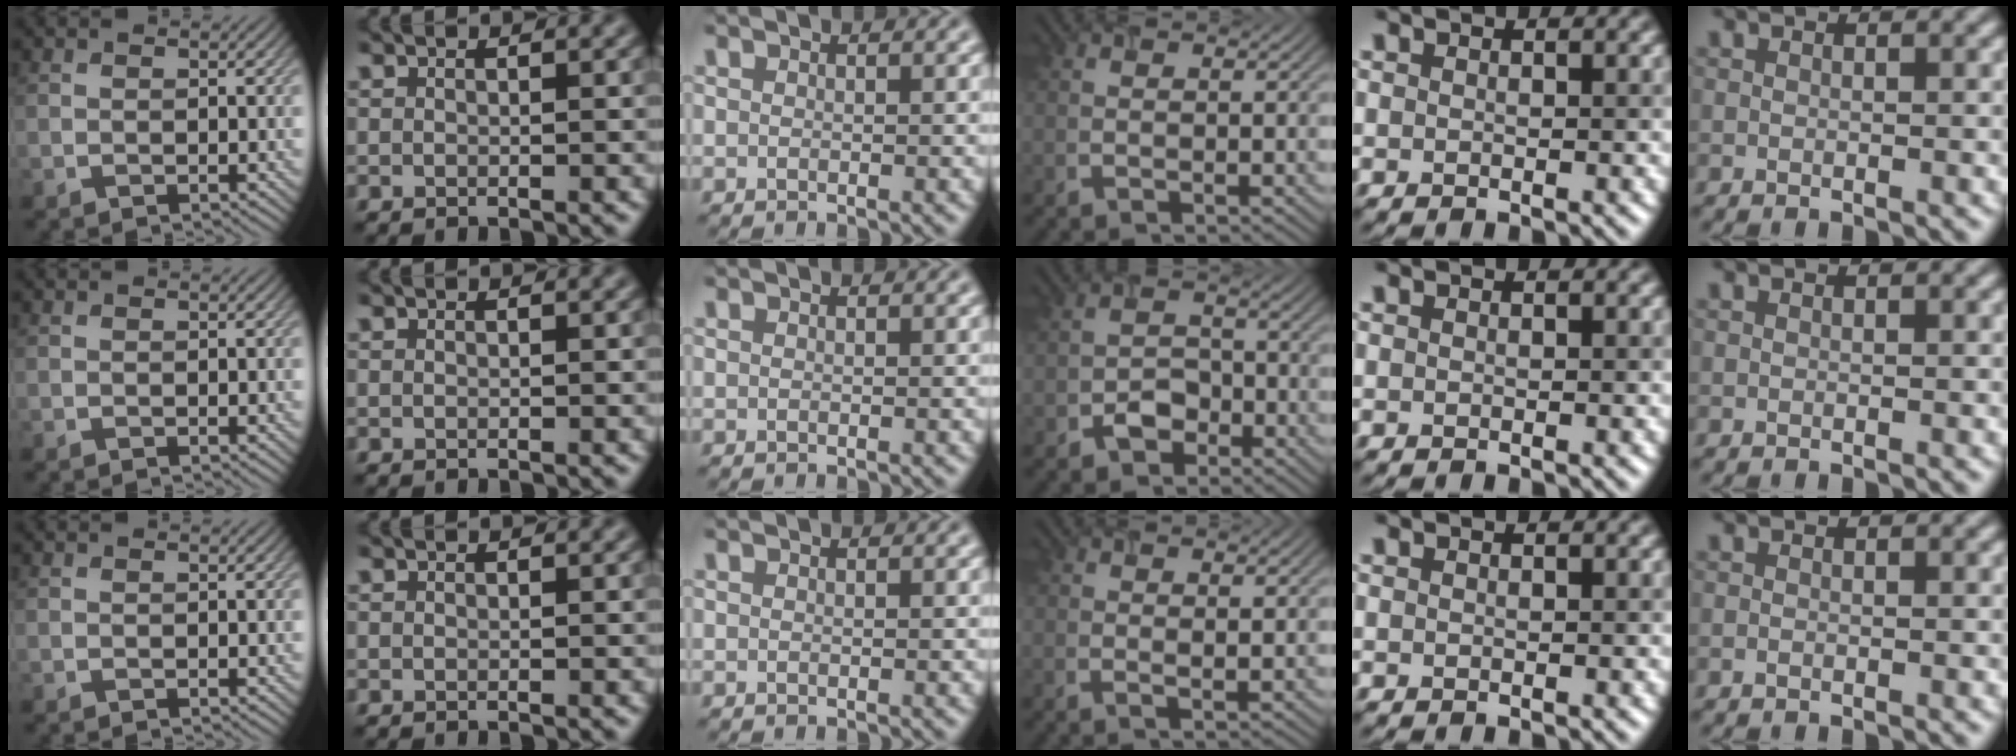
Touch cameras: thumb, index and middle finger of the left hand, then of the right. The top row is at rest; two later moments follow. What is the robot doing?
{"motion": "lift_and_place", "object": "timer"}